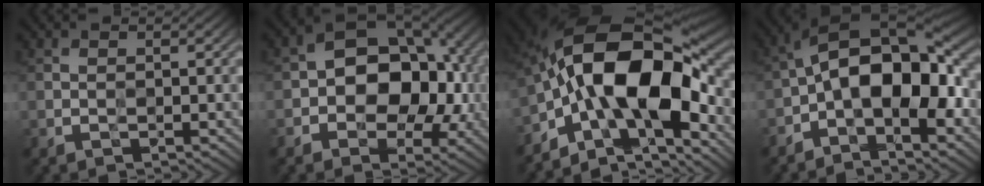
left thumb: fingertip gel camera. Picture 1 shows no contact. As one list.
[{"total": 13.0, "force": [-0.7, 8.6, 9.7], "torque": [-0.139, 0.010, -0.017]}, {"total": 17.4, "force": [-3.4, 8.2, 15.0], "torque": [-0.243, 0.017, -0.073]}, {"total": 15.1, "force": [-1.9, 7.2, 13.1], "torque": [-0.215, 0.023, -0.040]}]